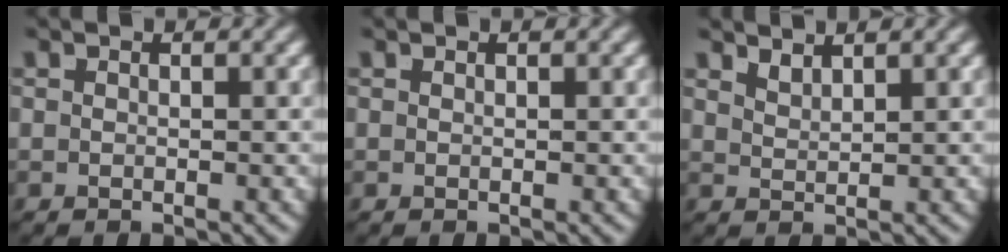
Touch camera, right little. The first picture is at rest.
{"total": 0.0}
{"total": 1.8, "force": [1.6, -0.8, 0.1], "torque": [0.005, -0.006, 0.040]}